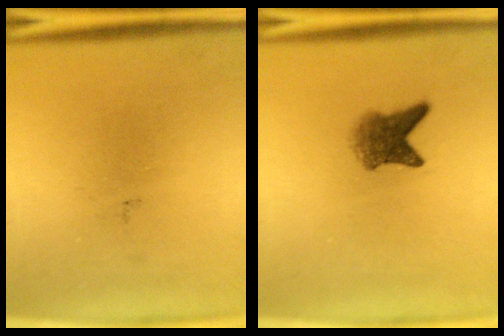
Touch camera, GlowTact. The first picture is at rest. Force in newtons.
{"total": 3.5}